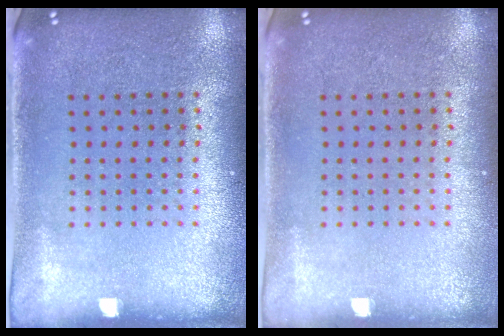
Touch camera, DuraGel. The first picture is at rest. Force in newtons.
{"total": 0.0}